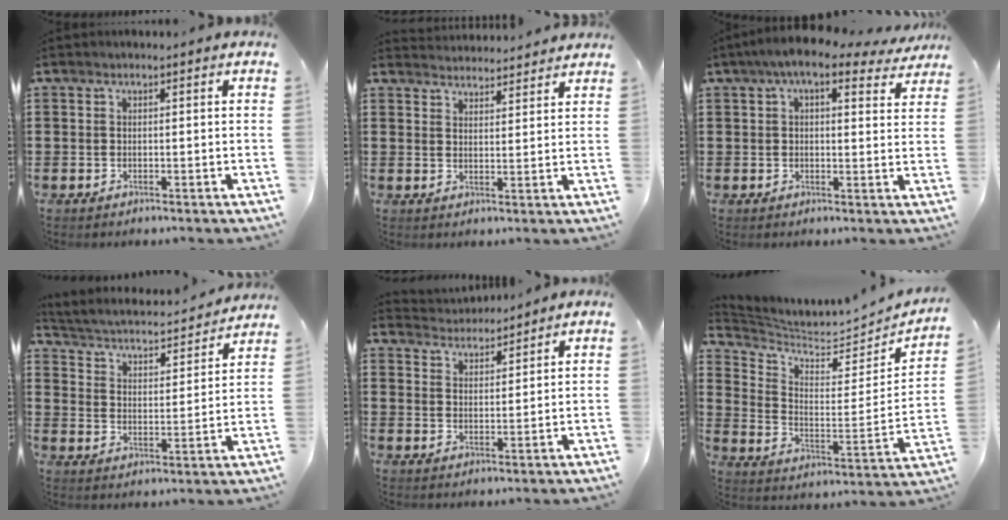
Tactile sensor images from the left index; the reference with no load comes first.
{"total": 3.2, "force": [3.2, 0.1, -0.4], "torque": [-0.002, -0.013, 0.059]}
{"total": 6.8, "force": [4.9, 1.5, 4.5], "torque": [-0.090, -0.006, 0.086]}
{"total": 2.6, "force": [2.4, 0.4, 0.8], "torque": [-0.035, -0.027, 0.030]}
{"total": 3.1, "force": [3.0, 0.4, -0.3], "torque": [-0.006, -0.012, 0.056]}
{"total": 3.5, "force": [3.3, 0.4, 1.0], "torque": [-0.045, -0.044, 0.048]}